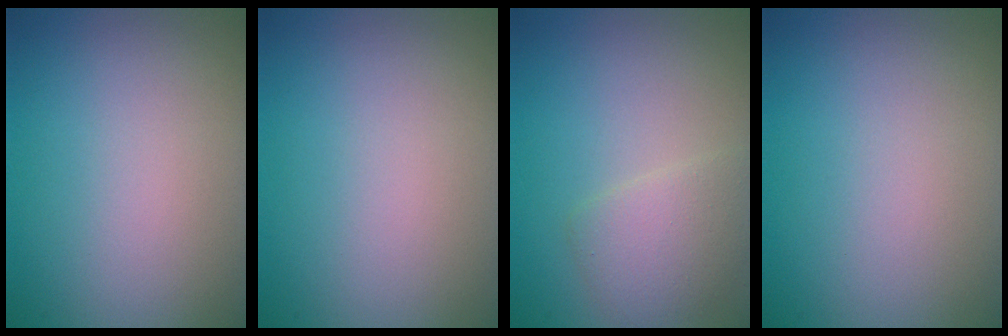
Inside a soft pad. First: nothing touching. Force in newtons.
{"total": 0.0}
{"total": 2.7, "press": 2.7, "slide": 0.1}
{"total": 0.0}